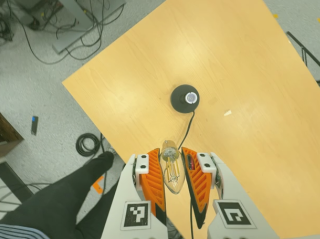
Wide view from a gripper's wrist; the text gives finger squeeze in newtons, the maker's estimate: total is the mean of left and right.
{"total": 20.4, "left": 21.7, "right": 19.2}